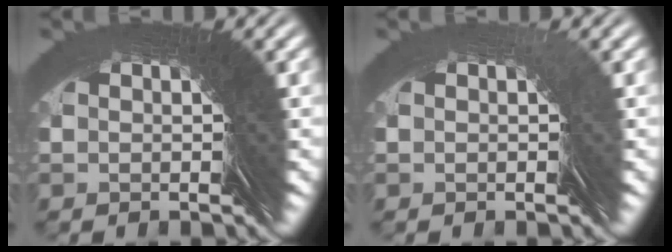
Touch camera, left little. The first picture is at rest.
{"total": 2.7, "force": [0.1, -1.0, -2.5], "torque": [0.038, 0.004, 0.004]}